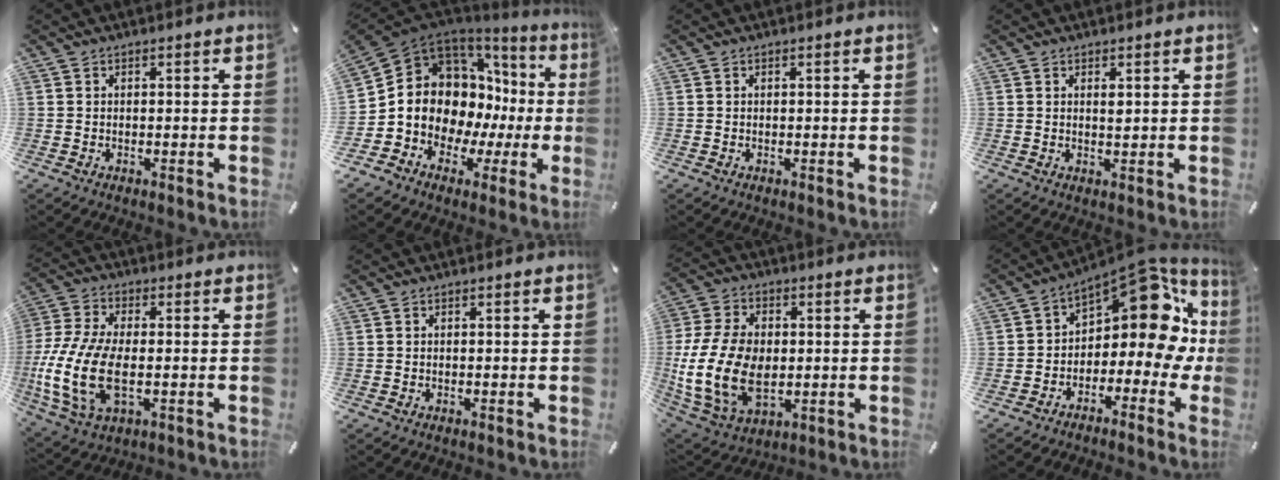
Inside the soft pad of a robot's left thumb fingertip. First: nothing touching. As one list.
[{"total": 11.9, "force": [1.8, 10.5, 5.3], "torque": [-0.092, -0.049, 0.042]}, {"total": 0.0}, {"total": 1.3, "force": [0.7, 0.4, 1.1], "torque": [-0.015, -0.003, 0.010]}, {"total": 15.3, "force": [-2.3, 8.2, 12.7], "torque": [-0.289, -0.017, -0.042]}, {"total": 0.0}, {"total": 17.8, "force": [-1.5, 12.7, 12.3], "torque": [-0.274, 0.004, -0.027]}, {"total": 14.2, "force": [4.7, 7.1, 11.4], "torque": [-0.160, -0.054, 0.066]}]